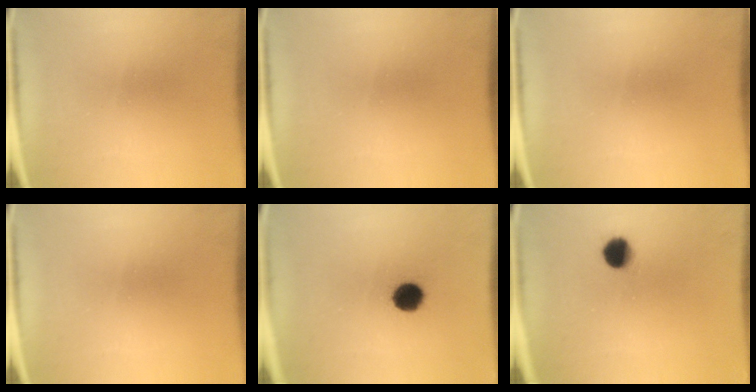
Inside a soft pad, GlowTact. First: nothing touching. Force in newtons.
{"total": 0.0}
{"total": 0.0}
{"total": 0.0}
{"total": 7.2}
{"total": 5.6}